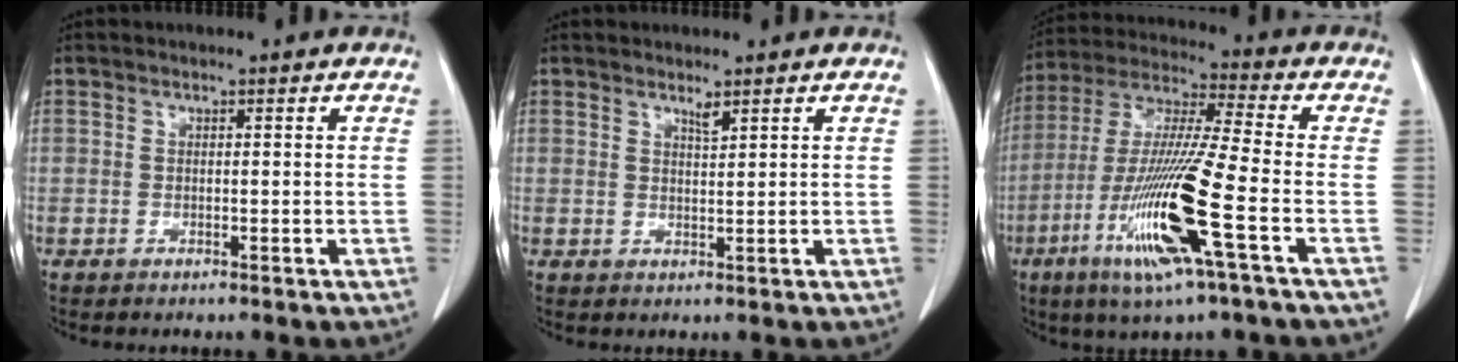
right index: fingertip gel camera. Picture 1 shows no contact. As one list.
[{"total": 1.4, "force": [1.1, 0.0, 0.8], "torque": [-0.016, -0.006, 0.021]}, {"total": 16.6, "force": [-6.1, -0.3, 15.5], "torque": [-0.323, -0.022, -0.118]}]